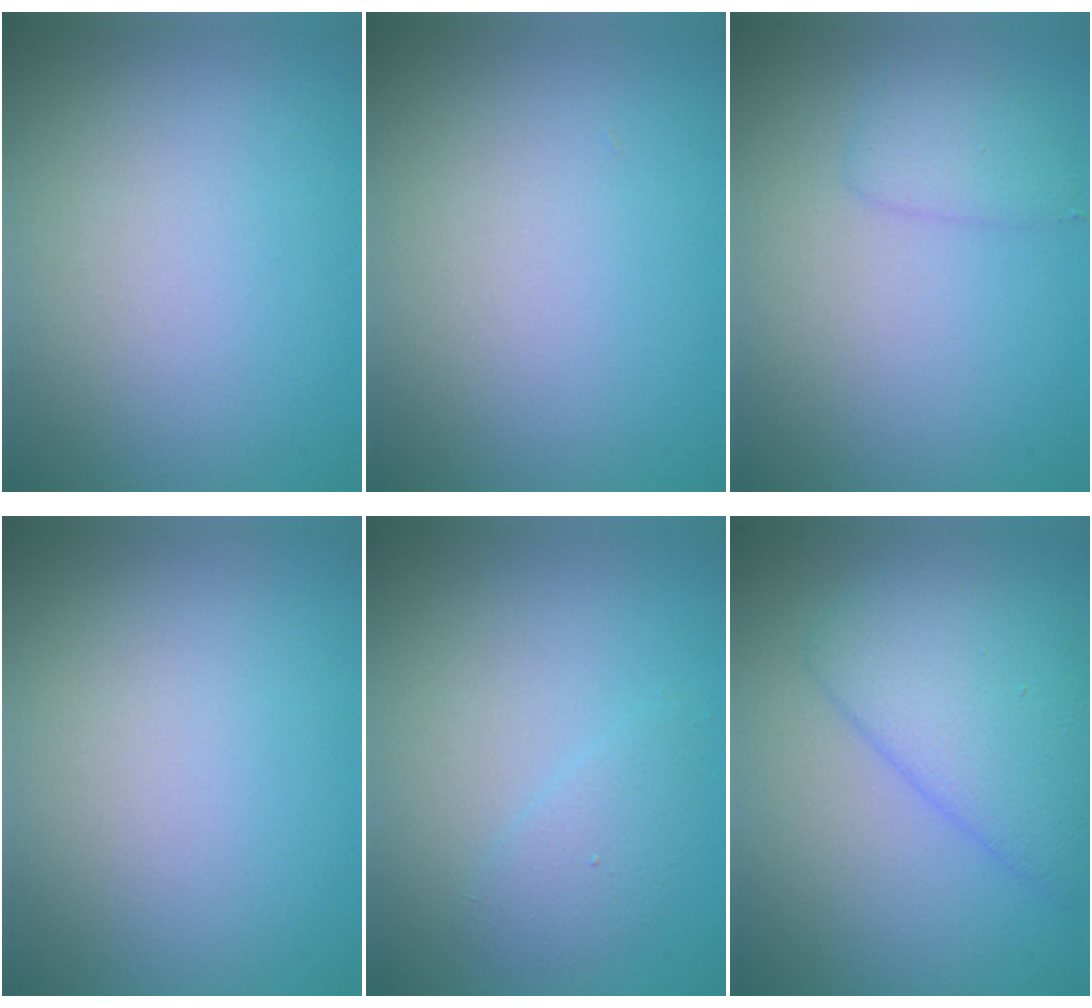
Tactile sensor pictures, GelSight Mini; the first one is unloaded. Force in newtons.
{"total": 0.0}
{"total": 1.7, "press": 1.7, "slide": 0.1}
{"total": 0.0}
{"total": 1.7, "press": 1.7, "slide": 0.2}
{"total": 5.4, "press": 5.4, "slide": 0.2}